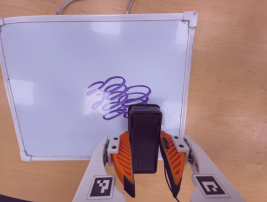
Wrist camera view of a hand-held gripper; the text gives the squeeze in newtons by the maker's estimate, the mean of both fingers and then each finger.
{"total": 4.1, "left": 2.6, "right": 5.5}